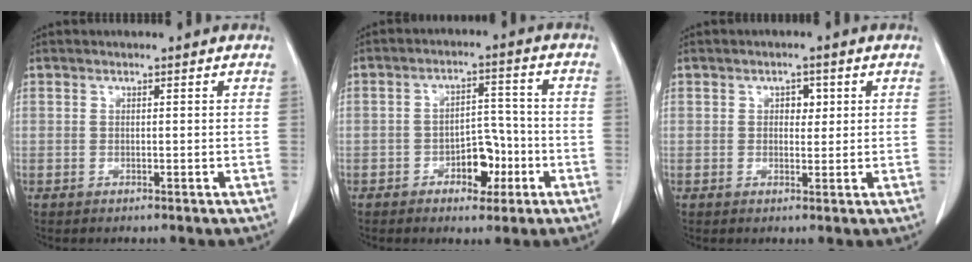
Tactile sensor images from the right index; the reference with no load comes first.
{"total": 6.3, "force": [-2.8, 3.5, 4.5], "torque": [-0.066, 0.016, -0.041]}
{"total": 2.2, "force": [0.6, 1.4, 1.5], "torque": [-0.020, 0.002, 0.007]}